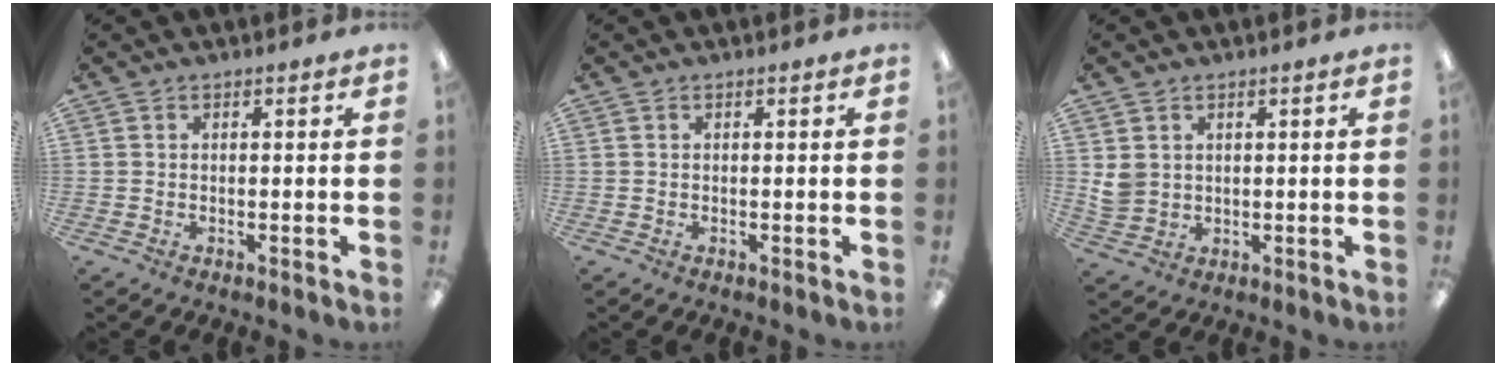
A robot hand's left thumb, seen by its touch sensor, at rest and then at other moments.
{"total": 0.0}
{"total": 4.0, "force": [1.7, 3.3, 1.3], "torque": [-0.024, -0.001, 0.034]}